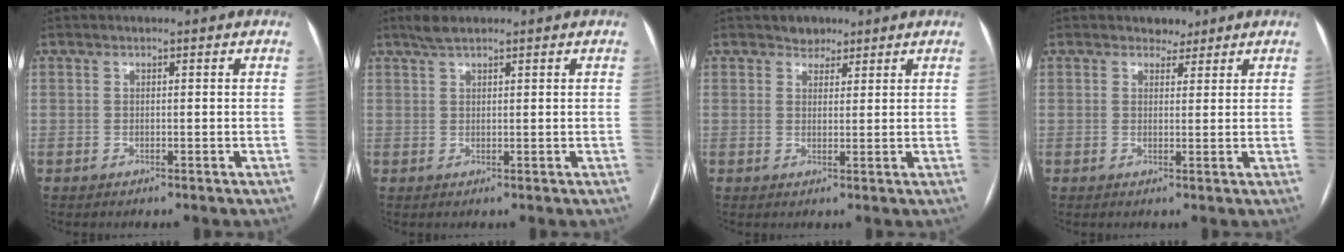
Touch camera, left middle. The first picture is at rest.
{"total": 2.2, "force": [1.8, 0.3, 1.3], "torque": [-0.030, 0.011, 0.037]}
{"total": 2.3, "force": [1.8, 1.4, 0.2], "torque": [-0.001, 0.003, 0.024]}
{"total": 2.1, "force": [1.6, 1.2, 0.2], "torque": [0.000, -0.001, 0.021]}